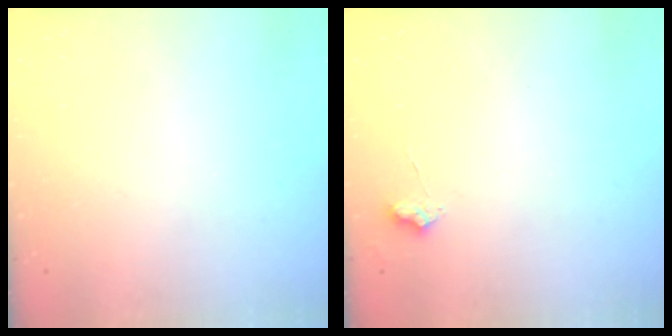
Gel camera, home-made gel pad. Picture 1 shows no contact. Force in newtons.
{"total": 6.1, "press": 6.0, "slide": 0.6}